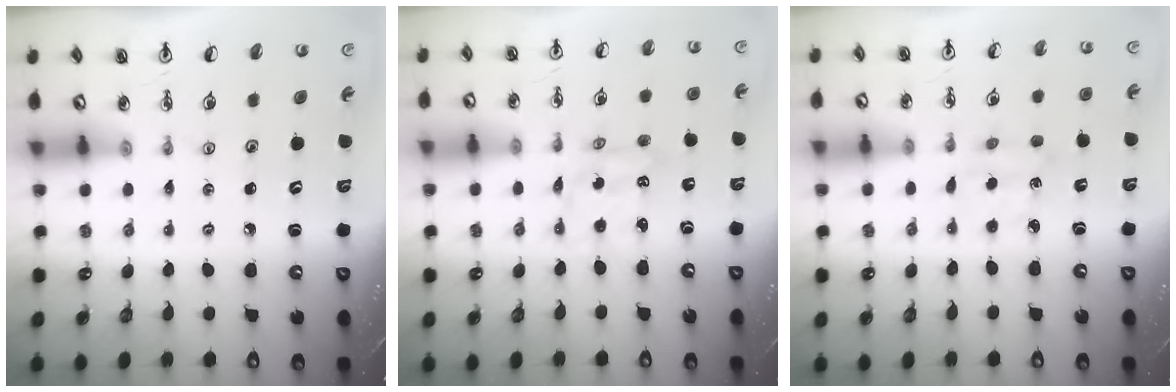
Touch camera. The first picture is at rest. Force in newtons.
{"total": 1.4, "press": 1.4, "slide": 0.2}
{"total": 3.4, "press": 3.3, "slide": 0.5}